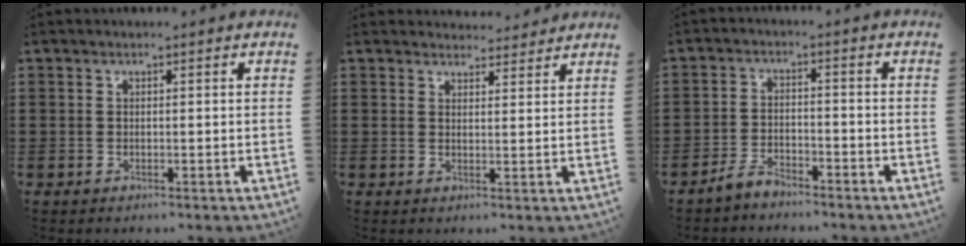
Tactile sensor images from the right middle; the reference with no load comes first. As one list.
[{"total": 2.7, "force": [2.6, 0.4, -0.2], "torque": [0.005, -0.008, 0.049]}, {"total": 3.5, "force": [-3.3, 0.8, 0.6], "torque": [-0.022, 0.007, -0.071]}]